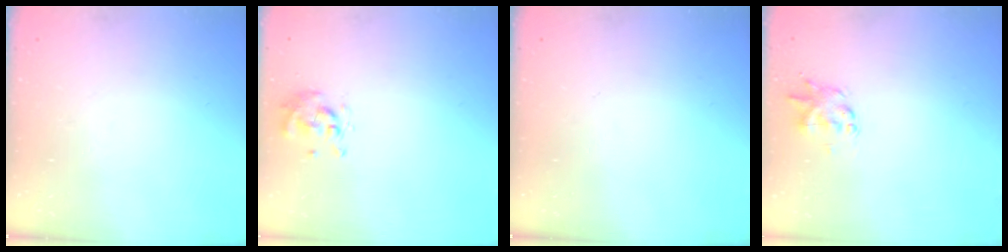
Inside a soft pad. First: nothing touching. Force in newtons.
{"total": 0.6, "press": 0.5, "slide": 0.2}
{"total": 0.0}
{"total": 1.4, "press": 1.3, "slide": 0.5}